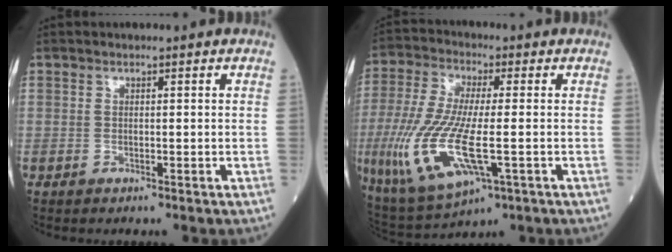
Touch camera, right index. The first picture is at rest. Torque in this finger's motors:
{"motor_torque": [0.63, -0.67, 0.34, 0.20]}